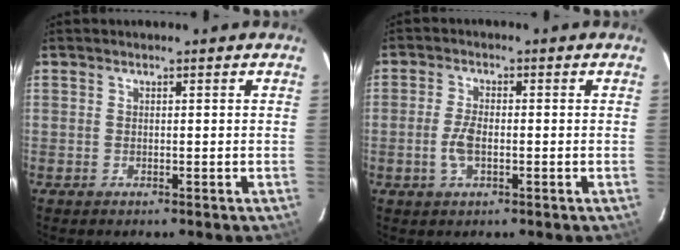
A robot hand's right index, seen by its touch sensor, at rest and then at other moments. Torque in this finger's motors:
{"motor_torque": [0.45, -0.30, 0.32, 0.05]}